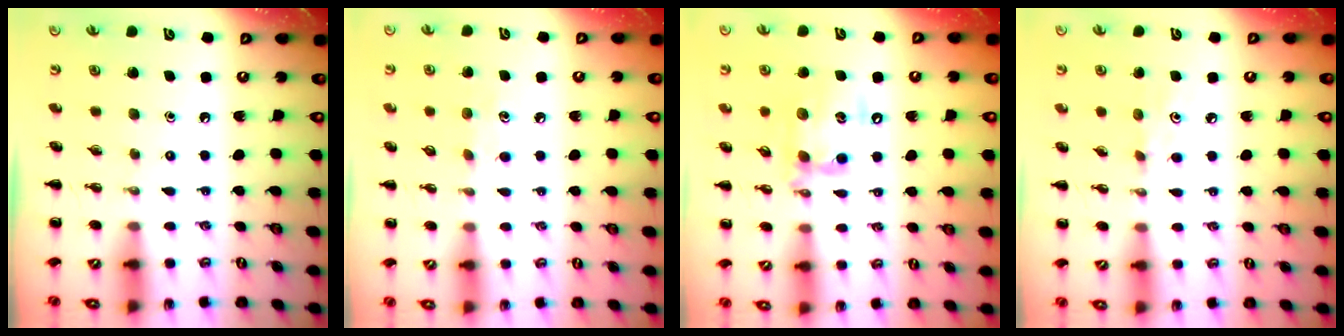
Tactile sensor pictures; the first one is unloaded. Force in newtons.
{"total": 5.5, "press": 5.3, "slide": 1.5}
{"total": 14.1, "press": 14.0, "slide": 2.2}
{"total": 4.4, "press": 4.1, "slide": 1.4}